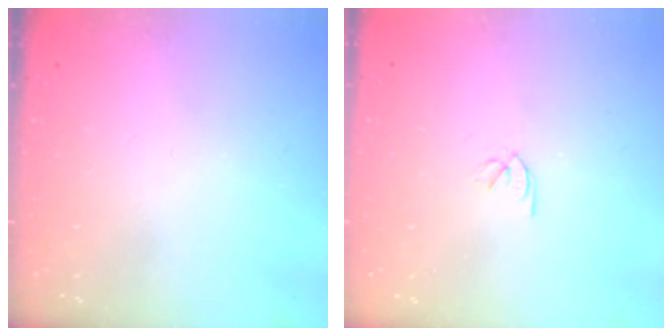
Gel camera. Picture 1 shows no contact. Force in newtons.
{"total": 1.8, "press": 1.7, "slide": 0.5}